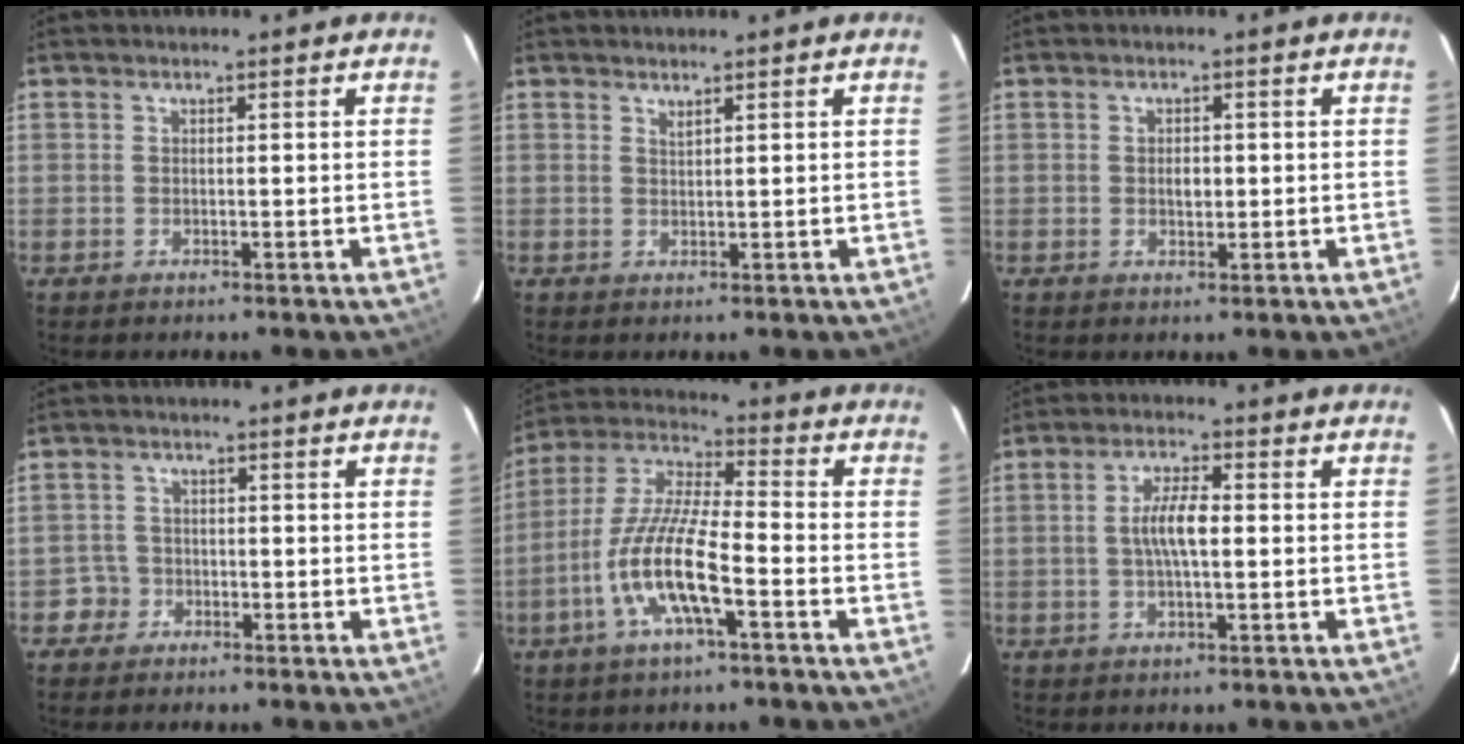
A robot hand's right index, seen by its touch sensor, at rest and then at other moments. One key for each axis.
{"total": 0.8, "fx": 0.7, "fy": -0.1, "fz": 0.3, "tx": -0.005, "ty": -0.002, "tz": 0.013}
{"total": 2.1, "fx": -0.1, "fy": 1.3, "fz": 1.6, "tx": -0.028, "ty": 0.004, "tz": -0.001}
{"total": 3.0, "fx": -1.5, "fy": 2.6, "fz": -0.6, "tx": 0.014, "ty": 0.021, "tz": -0.024}
{"total": 13.6, "fx": -5.5, "fy": 2.8, "fz": 12.1, "tx": -0.250, "ty": -0.004, "tz": -0.110}
{"total": 5.5, "fx": -0.1, "fy": 1.4, "fz": 5.4, "tx": -0.103, "ty": 0.008, "tz": -0.001}